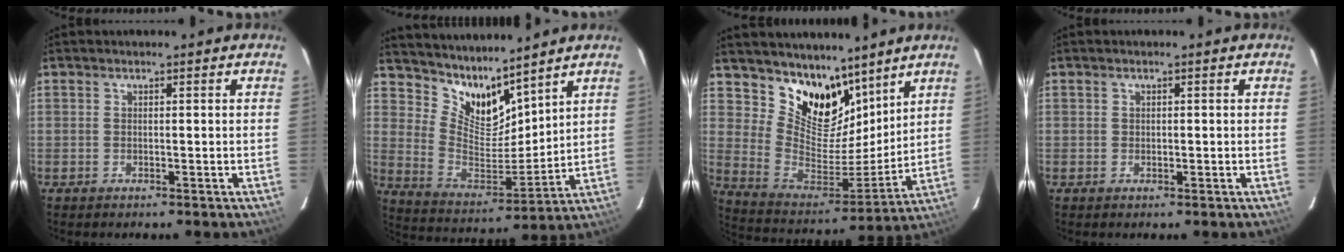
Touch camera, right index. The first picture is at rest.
{"total": 11.4, "force": [9.9, 3.7, 4.3], "torque": [-0.089, -0.015, 0.196]}
{"total": 15.4, "force": [10.9, 8.7, 6.7], "torque": [-0.138, -0.020, 0.203]}
{"total": 0.5, "force": [0.0, 0.5, 0.2], "torque": [-0.001, 0.001, 0.000]}